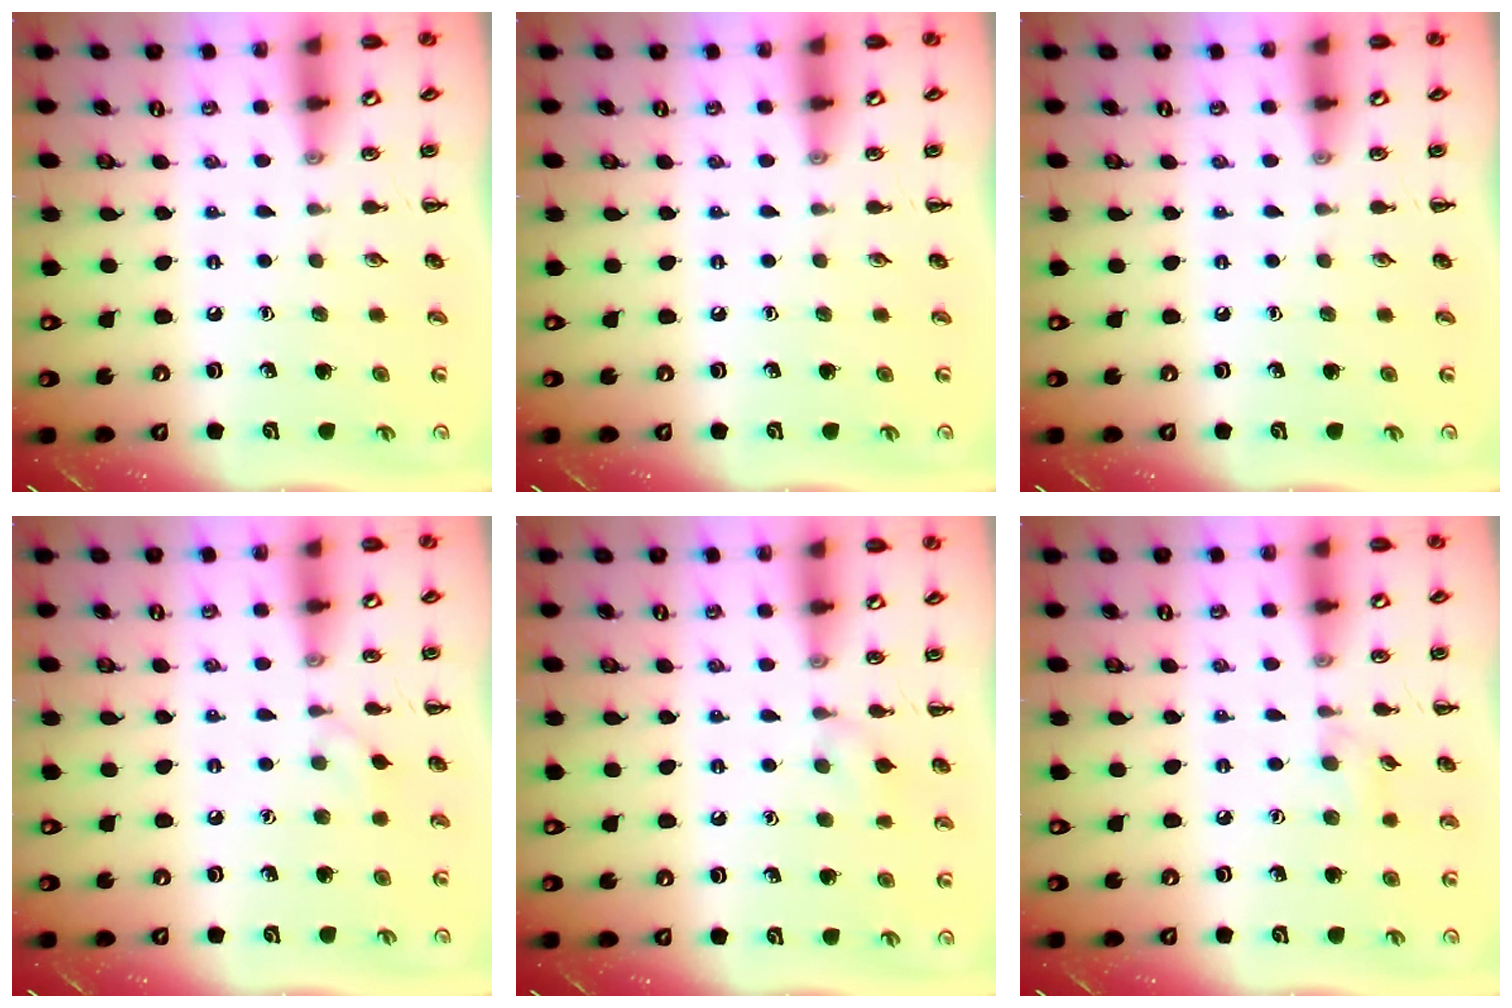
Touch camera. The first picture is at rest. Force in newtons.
{"total": 0.0}
{"total": 0.0}
{"total": 4.4, "press": 4.1, "slide": 1.7}
{"total": 6.7, "press": 6.3, "slide": 2.3}
{"total": 6.1, "press": 5.7, "slide": 2.2}